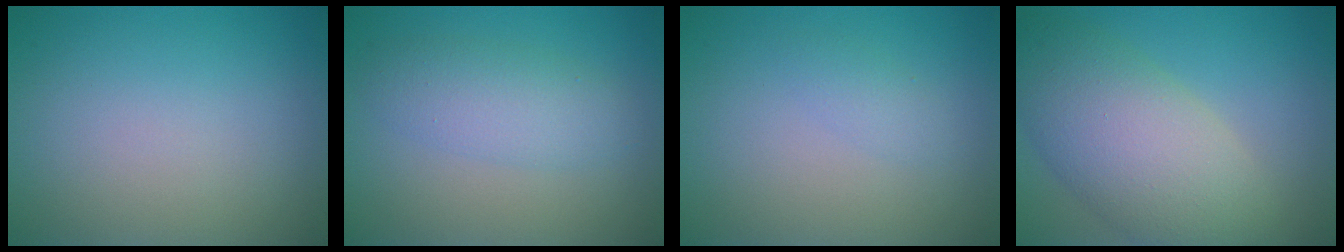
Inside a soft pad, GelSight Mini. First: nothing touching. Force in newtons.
{"total": 3.6, "press": 3.6, "slide": 0.1}
{"total": 1.2, "press": 1.2, "slide": 0.0}
{"total": 8.6, "press": 8.6, "slide": 0.8}